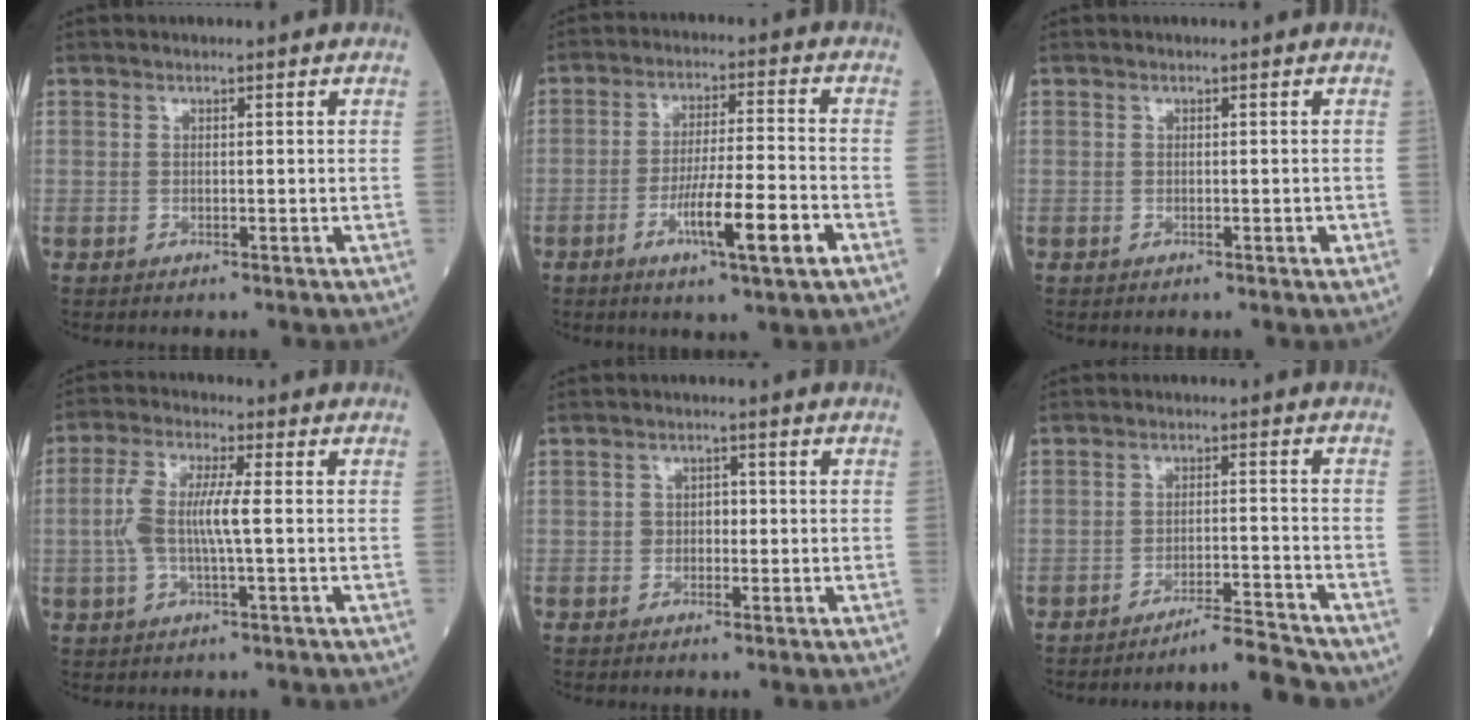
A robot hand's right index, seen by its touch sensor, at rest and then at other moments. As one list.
[{"total": 10.1, "force": [-4.3, 0.4, 9.1], "torque": [-0.158, -0.007, -0.071]}, {"total": 0.7, "force": [-0.2, 0.2, 0.7], "torque": [-0.013, -0.002, -0.001]}, {"total": 7.1, "force": [-0.2, 1.2, 7.0], "torque": [-0.157, 0.013, -0.007]}, {"total": 2.1, "force": [-0.2, 1.6, 1.4], "torque": [-0.016, 0.008, -0.004]}, {"total": 5.2, "force": [-5.0, -1.3, 0.2], "torque": [0.003, -0.002, -0.082]}]